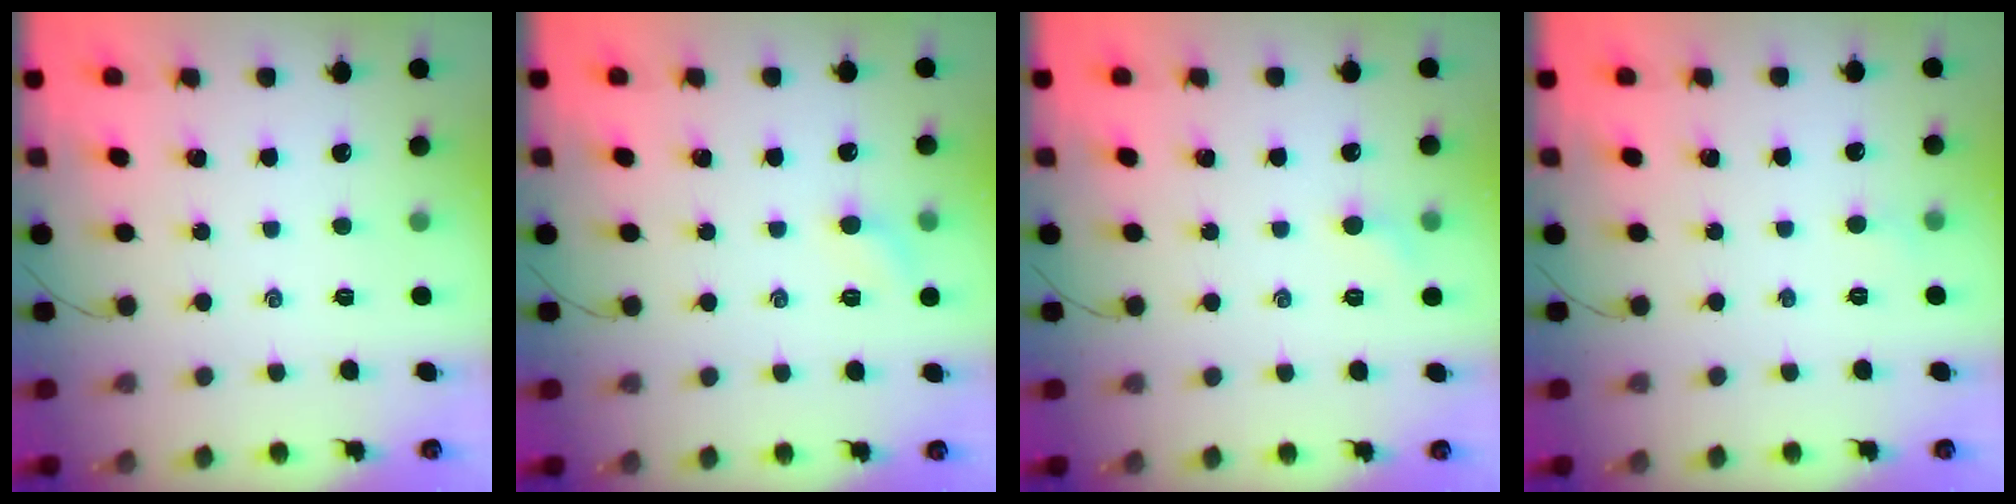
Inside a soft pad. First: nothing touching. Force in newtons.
{"total": 5.0, "press": 4.7, "slide": 1.5}
{"total": 4.7, "press": 4.5, "slide": 1.5}
{"total": 2.7, "press": 2.6, "slide": 0.9}